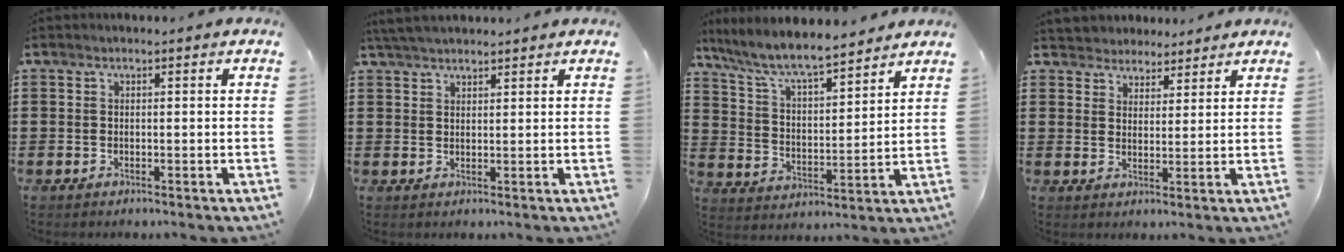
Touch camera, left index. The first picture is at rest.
{"total": 3.7, "force": [3.4, 0.6, 1.3], "torque": [-0.035, -0.001, 0.066]}
{"total": 7.8, "force": [7.1, 1.0, 3.2], "torque": [-0.091, -0.038, 0.121]}
{"total": 3.6, "force": [3.2, 1.5, -0.6], "torque": [-0.006, -0.005, 0.059]}